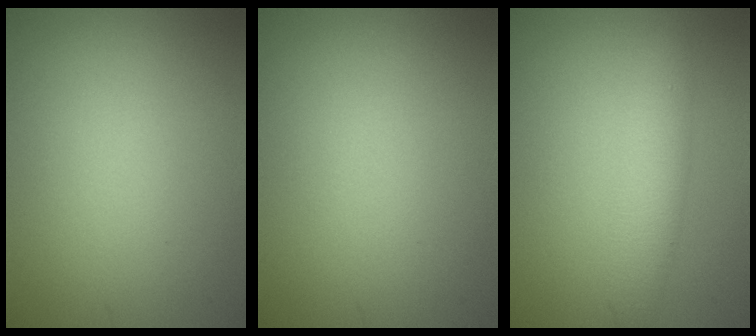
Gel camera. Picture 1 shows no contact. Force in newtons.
{"total": 0.0}
{"total": 3.0, "press": 3.0, "slide": 0.1}